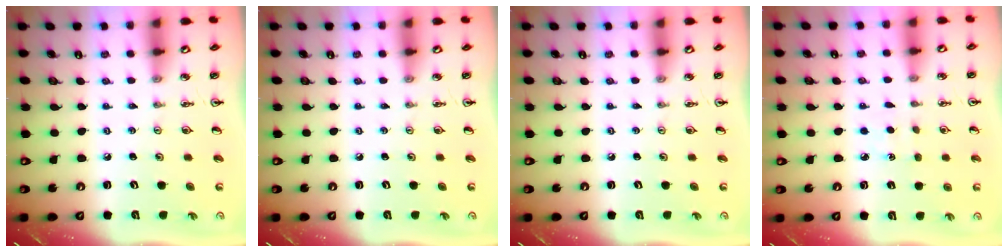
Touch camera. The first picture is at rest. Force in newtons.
{"total": 0.0}
{"total": 0.0}
{"total": 2.0, "press": 2.0, "slide": 0.3}